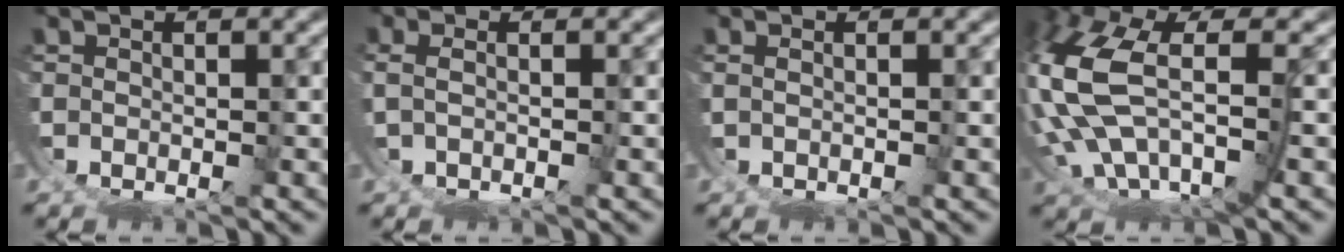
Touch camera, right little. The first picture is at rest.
{"total": 1.9, "force": [0.4, -1.5, 1.1], "torque": [-0.016, 0.006, 0.009]}
{"total": 2.1, "force": [0.5, -2.0, 0.2], "torque": [0.008, 0.005, 0.013]}
{"total": 7.1, "force": [0.4, 3.3, 6.2], "torque": [-0.161, -0.018, 0.023]}